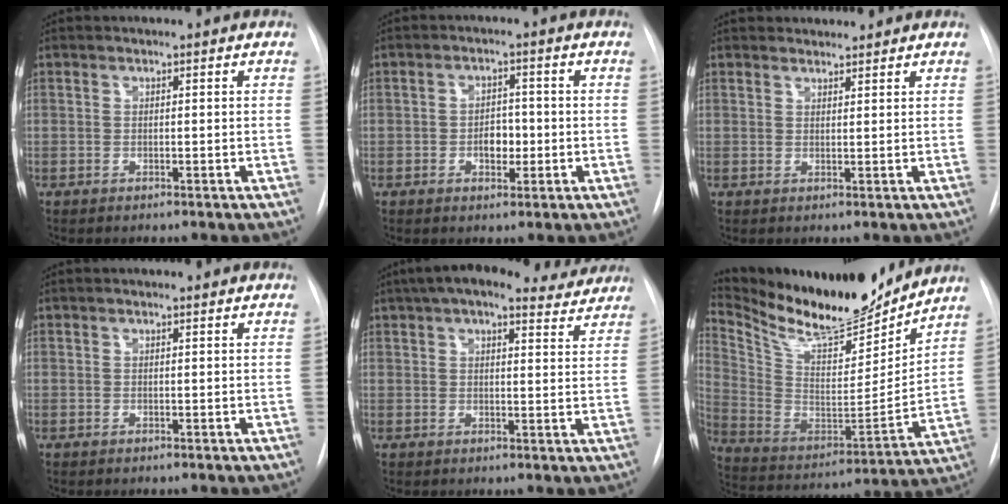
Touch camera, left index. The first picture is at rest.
{"total": 3.6, "force": [-0.8, 2.2, 2.7], "torque": [-0.038, 0.005, -0.010]}
{"total": 3.1, "force": [3.0, 0.8, 0.1], "torque": [-0.001, 0.021, 0.046]}
{"total": 0.8, "force": [0.7, 0.1, 0.4], "torque": [-0.010, 0.011, 0.012]}
{"total": 16.3, "force": [13.9, 4.3, 7.2], "torque": [-0.113, 0.036, 0.182]}
{"total": 21.2, "force": [19.2, 4.4, 8.0], "torque": [-0.159, -0.025, 0.320]}